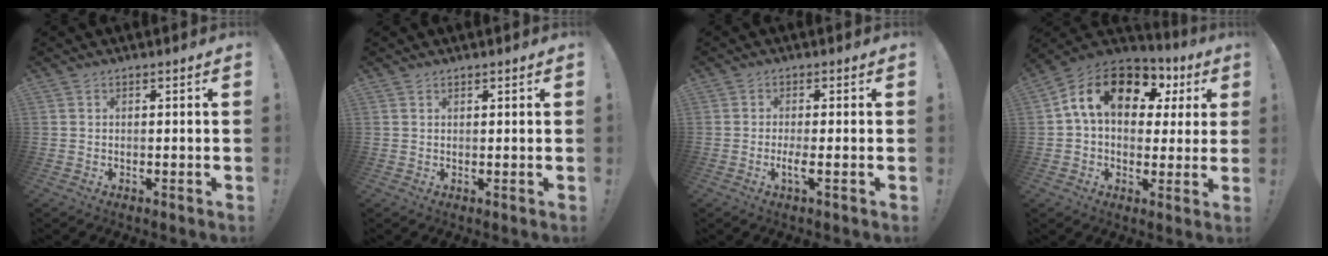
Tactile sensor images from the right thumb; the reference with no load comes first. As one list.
[{"total": 0.9, "force": [0.8, 0.3, 0.2], "torque": [-0.004, 0.000, 0.016]}, {"total": 3.5, "force": [-0.7, -0.4, 3.4], "torque": [-0.062, -0.018, -0.012]}, {"total": 17.0, "force": [5.9, 10.9, 11.6], "torque": [-0.192, -0.005, 0.105]}]